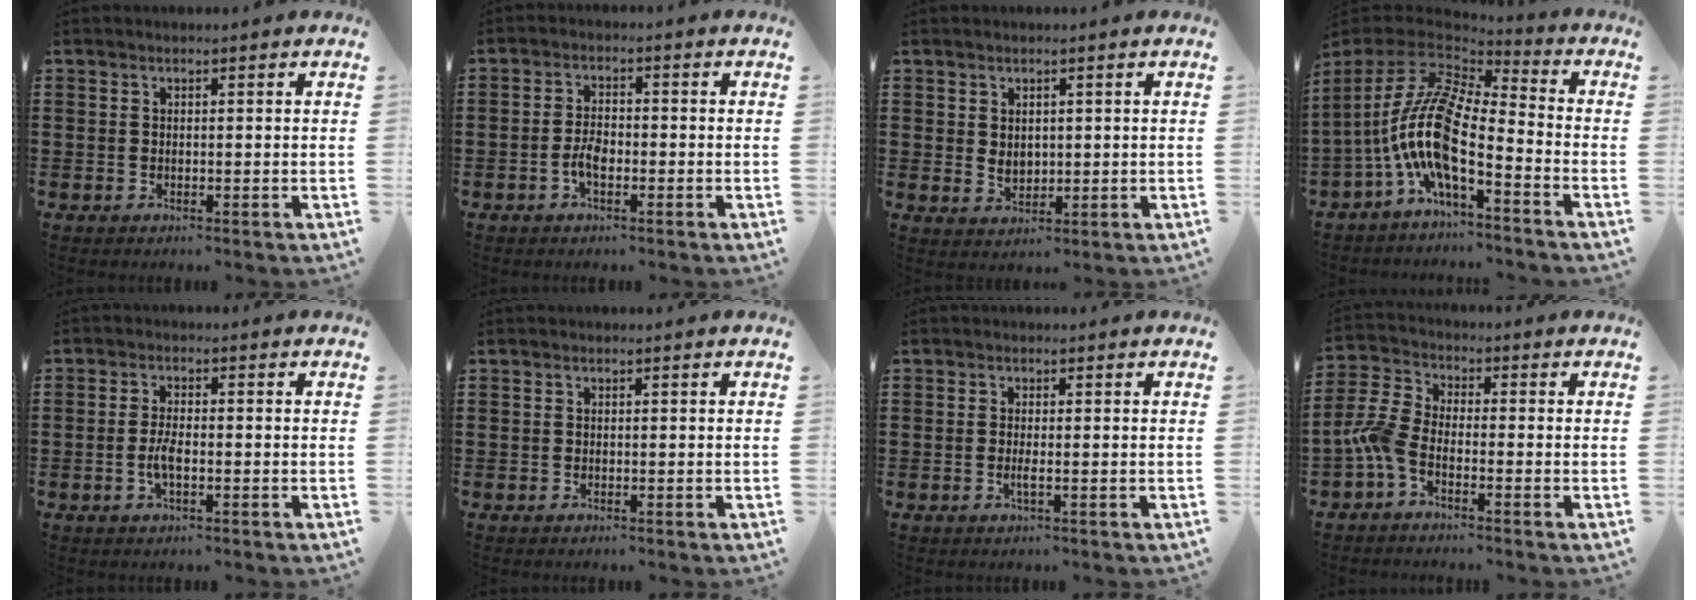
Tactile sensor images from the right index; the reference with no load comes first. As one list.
[{"total": 3.1, "force": [-1.2, 1.5, 2.5], "torque": [-0.061, 0.000, -0.027]}, {"total": 2.1, "force": [1.0, 1.7, 0.8], "torque": [-0.020, 0.008, 0.018]}, {"total": 11.2, "force": [-3.4, 3.5, 10.1], "torque": [-0.247, -0.028, -0.087]}, {"total": 3.0, "force": [-0.9, 0.9, 2.7], "torque": [-0.064, -0.002, -0.021]}, {"total": 0.0}, {"total": 1.4, "force": [-0.4, 0.0, 1.4], "torque": [-0.032, -0.006, -0.010]}, {"total": 5.6, "force": [-3.0, 2.3, 4.2], "torque": [-0.124, -0.012, -0.067]}]